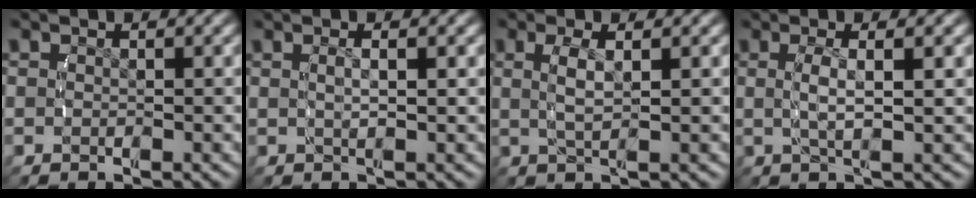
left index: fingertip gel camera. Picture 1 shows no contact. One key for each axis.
{"total": 2.0, "fx": 0.5, "fy": 0.0, "fz": 2.0, "tx": -0.030, "ty": 0.000, "tz": 0.013}
{"total": 2.5, "fx": 0.7, "fy": 0.1, "fz": 2.4, "tx": -0.055, "ty": -0.006, "tz": 0.021}
{"total": 3.3, "fx": 0.5, "fy": 0.3, "fz": 3.2, "tx": -0.068, "ty": -0.002, "tz": 0.017}